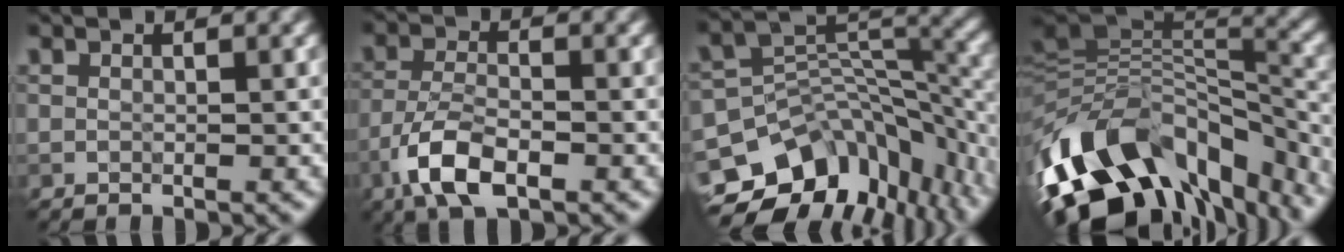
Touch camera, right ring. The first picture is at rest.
{"total": 5.3, "force": [-2.9, 2.1, 3.9], "torque": [-0.080, 0.000, -0.062]}
{"total": 13.0, "force": [-7.6, 8.0, 6.8], "torque": [-0.131, -0.009, -0.105]}
{"total": 14.4, "force": [-7.7, 7.7, 9.4], "torque": [-0.178, 0.015, -0.124]}